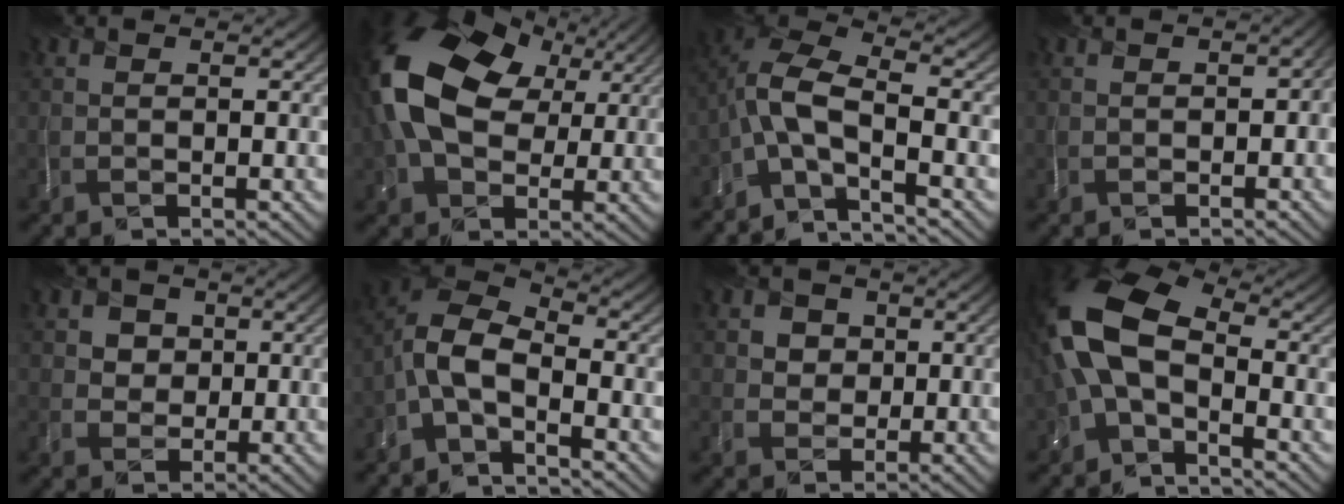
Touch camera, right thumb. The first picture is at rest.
{"total": 17.1, "force": [4.4, 11.7, 11.7], "torque": [-0.270, 0.010, 0.088]}
{"total": 7.8, "force": [-3.4, 2.8, 6.4], "torque": [-0.131, 0.005, -0.082]}
{"total": 1.4, "force": [-0.4, 0.7, 1.2], "torque": [-0.018, -0.003, -0.001]}
{"total": 3.6, "force": [1.3, 3.3, 0.5], "torque": [-0.025, -0.013, 0.030]}
{"total": 6.4, "force": [-3.1, 2.9, 4.8], "torque": [-0.100, 0.004, -0.078]}
{"total": 3.2, "force": [1.1, 3.0, 0.3], "torque": [-0.013, -0.012, 0.023]}
{"total": 11.1, "force": [-0.9, 6.2, 9.1], "torque": [-0.217, 0.007, -0.038]}